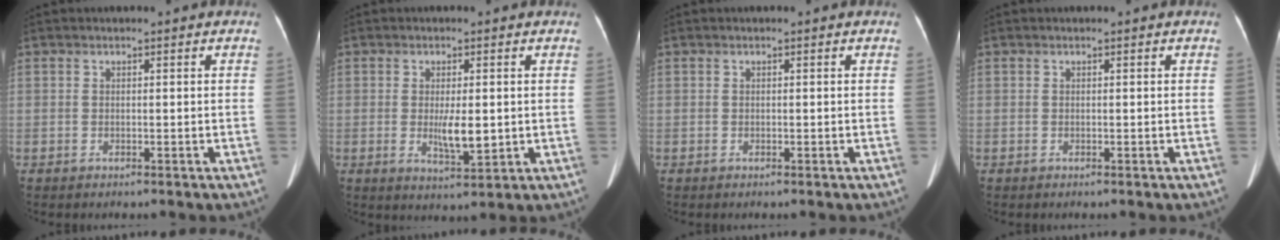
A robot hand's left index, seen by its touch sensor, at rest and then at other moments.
{"total": 4.7, "force": [-0.4, 1.3, 4.5], "torque": [-0.079, -0.012, 0.001]}
{"total": 0.0}
{"total": 0.0}